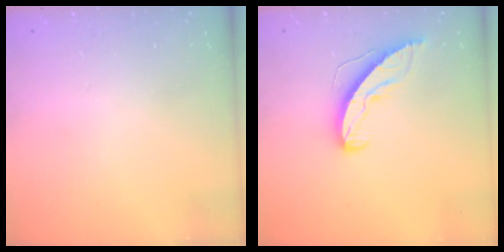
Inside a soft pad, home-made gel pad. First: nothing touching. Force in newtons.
{"total": 8.3, "press": 8.3, "slide": 0.5}